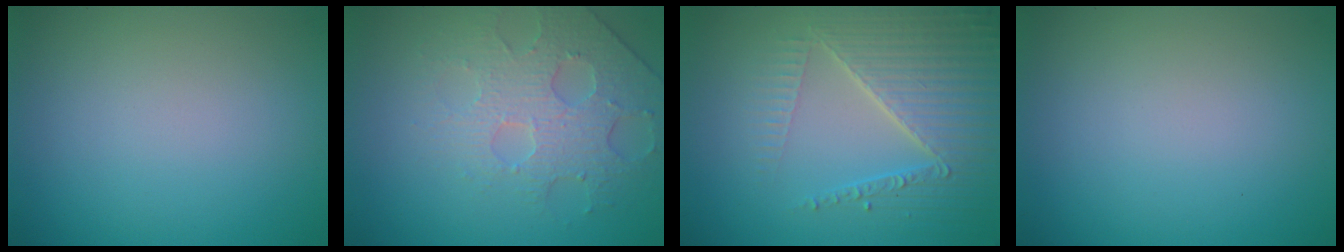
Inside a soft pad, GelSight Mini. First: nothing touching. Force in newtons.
{"total": 3.8, "press": 3.6, "slide": 1.2}
{"total": 5.3, "press": 4.5, "slide": 2.9}
{"total": 0.0}